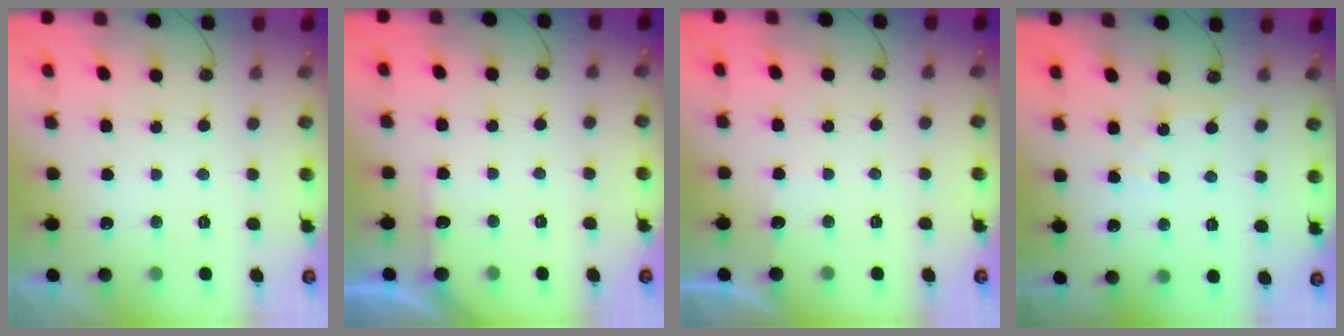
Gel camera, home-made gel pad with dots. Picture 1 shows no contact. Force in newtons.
{"total": 3.9, "press": 3.9, "slide": 0.5}
{"total": 2.1, "press": 2.1, "slide": 0.4}
{"total": 4.6, "press": 4.5, "slide": 0.7}